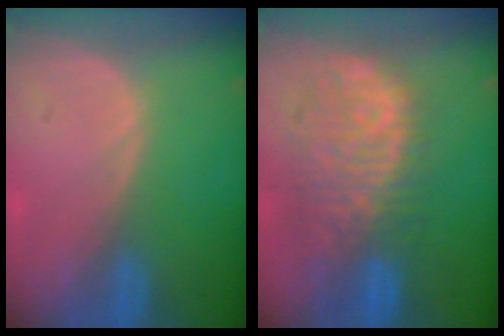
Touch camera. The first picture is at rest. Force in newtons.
{"total": 11.0, "press": 9.6, "slide": 5.4}